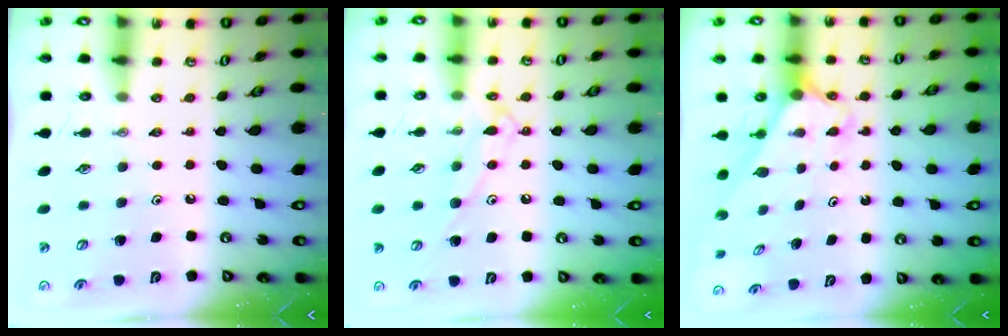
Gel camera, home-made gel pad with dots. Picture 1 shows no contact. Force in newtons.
{"total": 10.8, "press": 10.7, "slide": 0.8}
{"total": 2.3, "press": 2.3, "slide": 0.2}